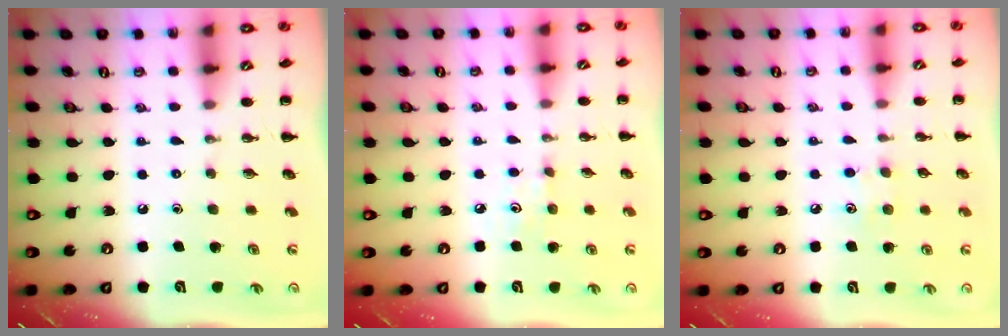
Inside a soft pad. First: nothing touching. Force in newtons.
{"total": 3.6, "press": 3.4, "slide": 1.3}
{"total": 6.6, "press": 6.3, "slide": 1.8}